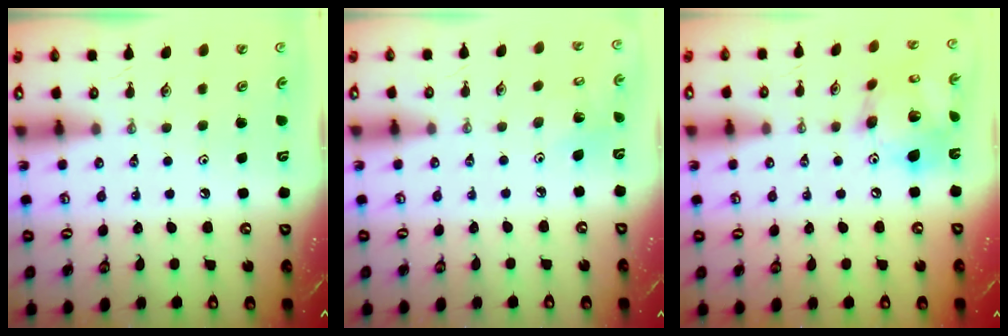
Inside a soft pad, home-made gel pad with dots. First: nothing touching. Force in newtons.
{"total": 3.7, "press": 3.7, "slide": 0.1}
{"total": 16.1, "press": 16.0, "slide": 1.9}